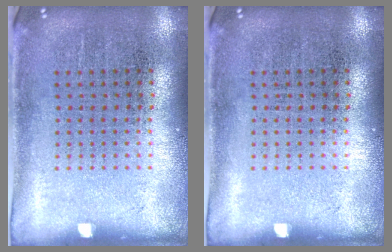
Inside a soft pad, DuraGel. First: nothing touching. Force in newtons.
{"total": 0.0}